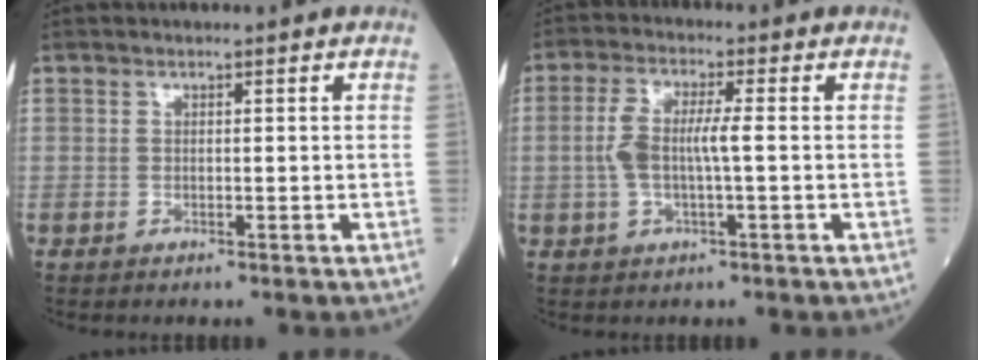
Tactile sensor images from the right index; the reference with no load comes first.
{"total": 5.9, "force": [-0.2, 1.1, 5.8], "torque": [-0.129, 0.014, -0.005]}